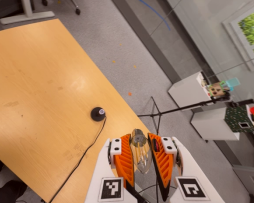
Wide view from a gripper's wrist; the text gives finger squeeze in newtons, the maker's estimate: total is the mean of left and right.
{"total": 23.9, "left": 24.8, "right": 22.9}